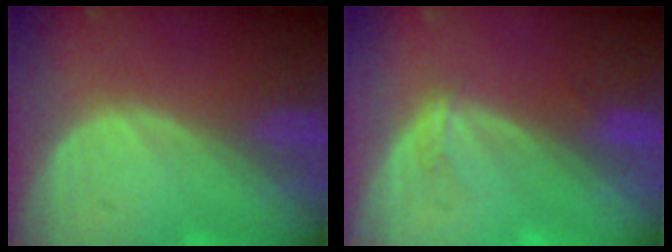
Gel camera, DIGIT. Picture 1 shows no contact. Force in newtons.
{"total": 1.5, "press": 1.4, "slide": 0.3}